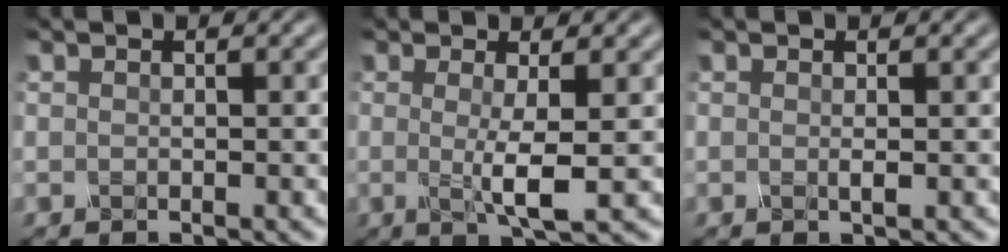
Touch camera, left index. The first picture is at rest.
{"total": 3.5, "force": [0.0, 0.5, 3.5], "torque": [-0.064, -0.011, 0.001]}
{"total": 0.6, "force": [0.0, 0.1, 0.6], "torque": [-0.013, -0.001, 0.000]}